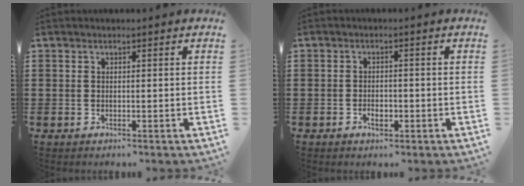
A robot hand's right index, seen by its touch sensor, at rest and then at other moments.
{"total": 2.2, "force": [-1.0, 1.2, 1.7], "torque": [-0.033, 0.001, -0.018]}